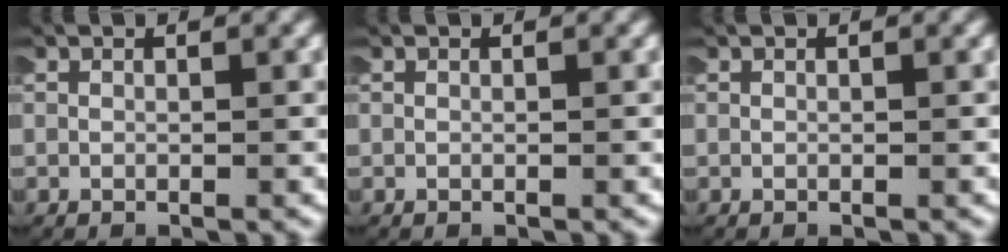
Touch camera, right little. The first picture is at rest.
{"total": 0.0}
{"total": 0.0}